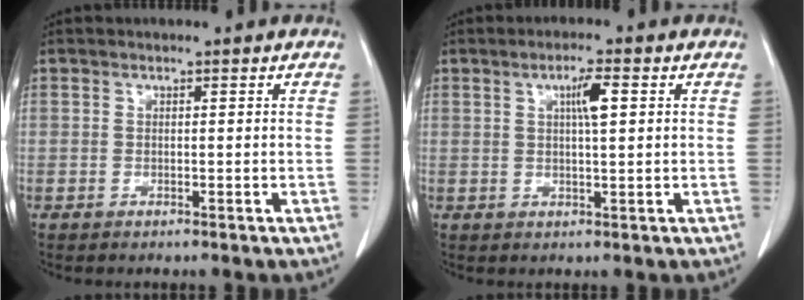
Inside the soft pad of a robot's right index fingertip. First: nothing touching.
{"total": 3.9, "force": [1.2, 0.4, 3.7], "torque": [-0.063, 0.002, 0.019]}